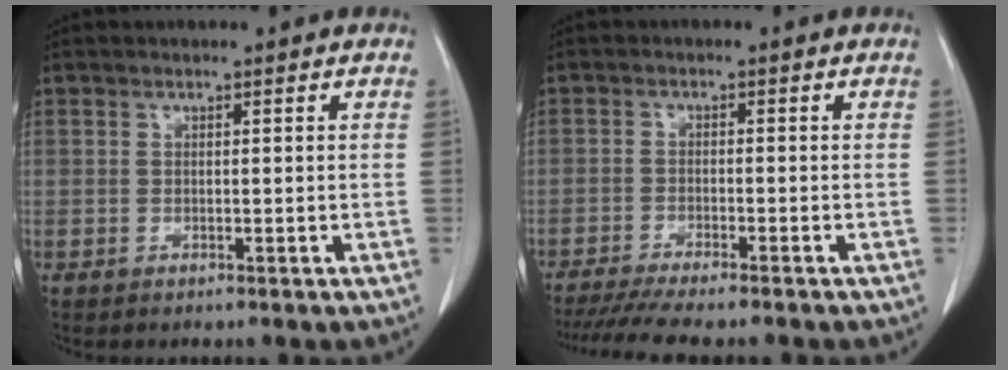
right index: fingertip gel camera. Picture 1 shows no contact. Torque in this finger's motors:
{"motor_torque": [1.03, -1.00, 0.36, 0.10]}